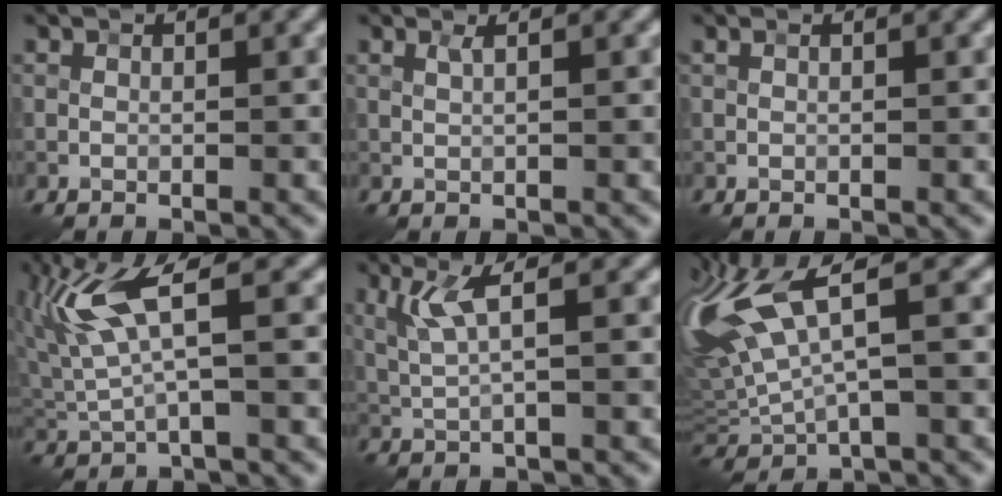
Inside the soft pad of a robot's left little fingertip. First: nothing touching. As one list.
[{"total": 0.8, "force": [0.4, 0.1, 0.7], "torque": [-0.012, 0.001, 0.006]}, {"total": 0.0}, {"total": 6.3, "force": [2.0, 1.8, 5.7], "torque": [-0.134, 0.005, 0.043]}, {"total": 3.1, "force": [1.1, 0.4, 2.9], "torque": [-0.067, -0.002, 0.028]}, {"total": 9.7, "force": [2.8, 3.7, 8.6], "torque": [-0.195, 0.012, 0.049]}]